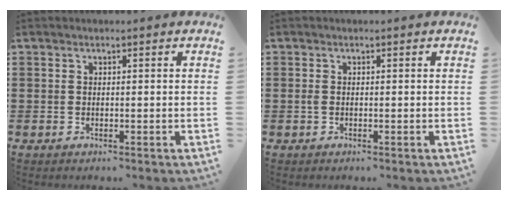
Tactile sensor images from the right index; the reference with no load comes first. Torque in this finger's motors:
{"motor_torque": [0.40, 0.31, 0.07, 0.04]}